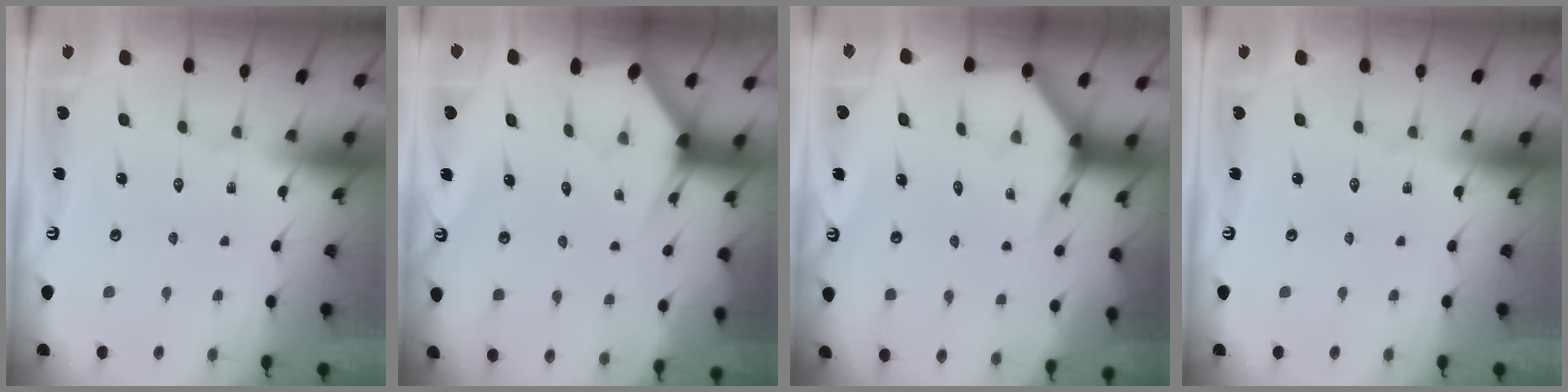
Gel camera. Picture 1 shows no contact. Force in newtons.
{"total": 3.2, "press": 3.2, "slide": 0.1}
{"total": 3.8, "press": 3.8, "slide": 0.2}
{"total": 0.0}